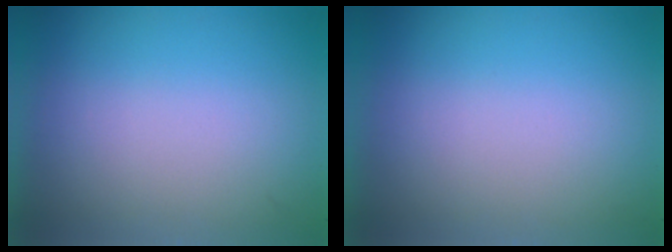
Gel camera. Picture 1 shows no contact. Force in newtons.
{"total": 0.0}